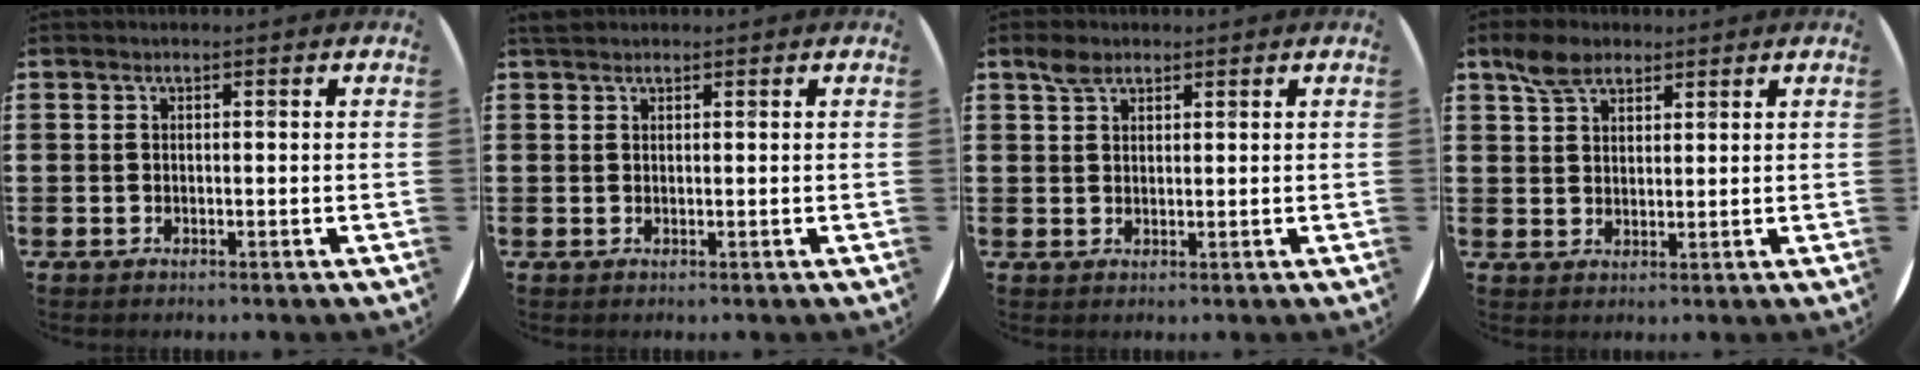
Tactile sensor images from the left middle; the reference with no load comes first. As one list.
[{"total": 1.1, "force": [1.0, 0.4, 0.1], "torque": [0.005, 0.001, 0.017]}, {"total": 2.6, "force": [1.9, 1.5, 1.0], "torque": [-0.013, 0.002, 0.035]}, {"total": 4.6, "force": [3.5, 2.5, 1.7], "torque": [-0.034, 0.003, 0.065]}]